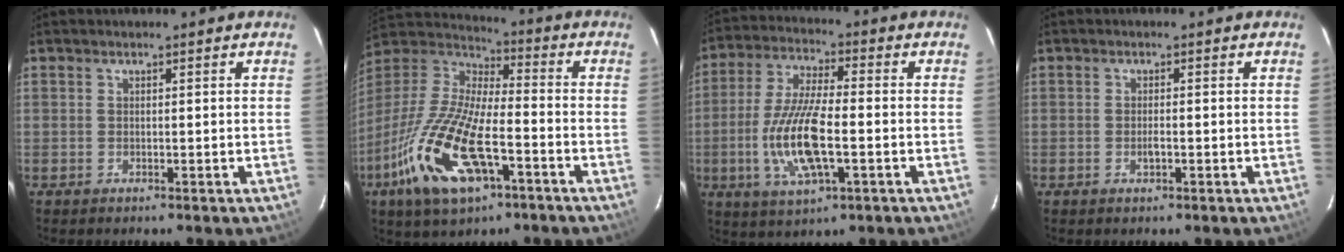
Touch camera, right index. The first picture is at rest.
{"total": 21.4, "force": [-9.7, 8.2, 17.1], "torque": [-0.362, -0.039, -0.184]}
{"total": 13.6, "force": [-3.1, 4.2, 12.6], "torque": [-0.264, -0.007, -0.058]}
{"total": 1.4, "force": [-0.5, 0.6, 1.2], "torque": [-0.020, -0.001, -0.009]}